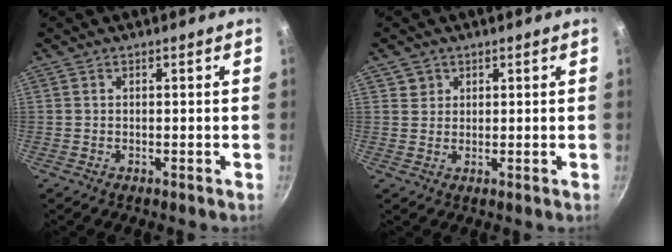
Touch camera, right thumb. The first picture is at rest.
{"total": 2.5, "force": [1.1, 2.2, 0.2], "torque": [0.017, 0.007, 0.016]}